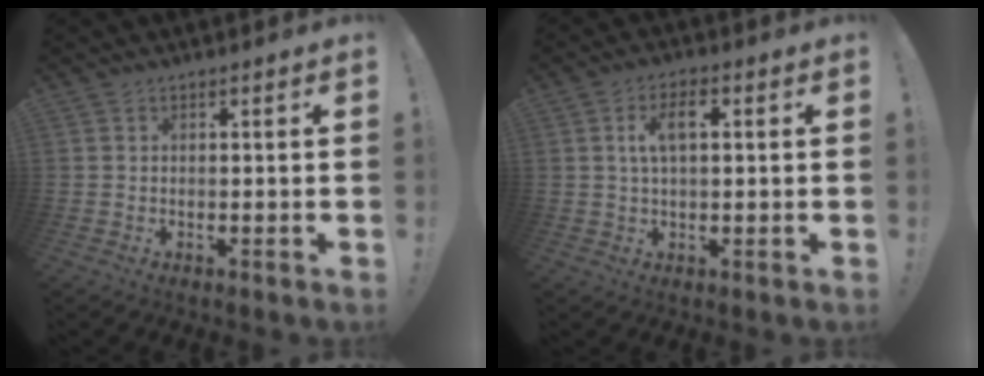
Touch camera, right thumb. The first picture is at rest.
{"total": 6.4, "force": [1.4, 3.0, 5.5], "torque": [-0.089, 0.008, 0.019]}